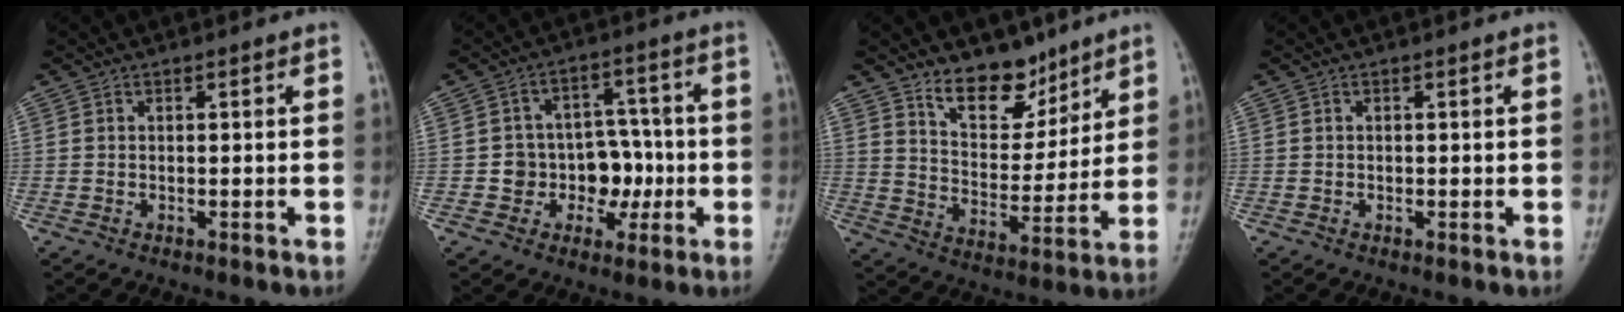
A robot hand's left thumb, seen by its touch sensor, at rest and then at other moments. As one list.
[{"total": 9.7, "force": [-2.0, 7.8, 5.3], "torque": [-0.020, 0.036, -0.030]}, {"total": 10.8, "force": [8.1, 5.5, 4.5], "torque": [-0.040, -0.064, 0.146]}, {"total": 0.0}]